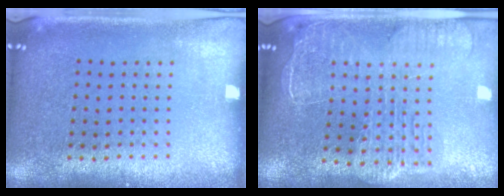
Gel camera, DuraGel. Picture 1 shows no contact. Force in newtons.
{"total": 2.5, "press": 2.2, "slide": 1.3}